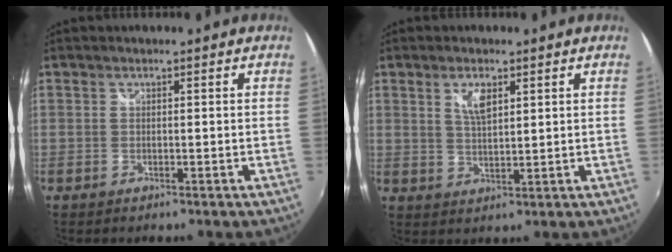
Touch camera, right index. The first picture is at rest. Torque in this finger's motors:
{"motor_torque": [0.33, 0.06, 0.11, 0.06]}